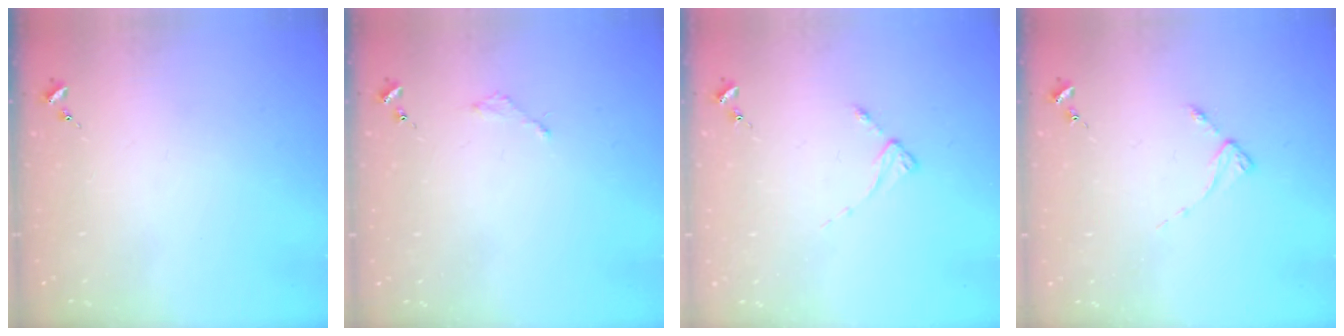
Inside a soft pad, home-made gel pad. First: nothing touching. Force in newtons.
{"total": 2.0, "press": 2.0, "slide": 0.3}
{"total": 2.4, "press": 2.4, "slide": 0.3}
{"total": 2.7, "press": 2.7, "slide": 0.3}